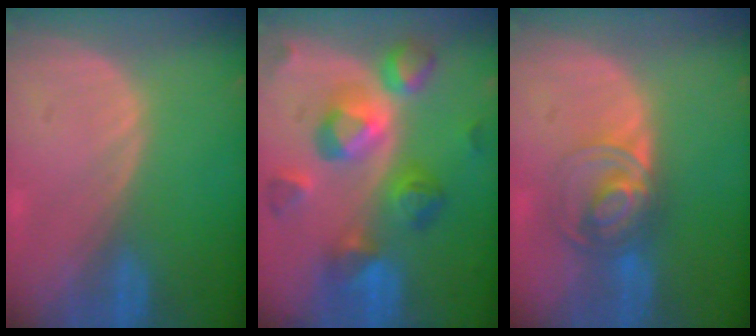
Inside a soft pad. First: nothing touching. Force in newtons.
{"total": 10.4, "press": 10.3, "slide": 0.8}
{"total": 7.3, "press": 6.0, "slide": 4.1}